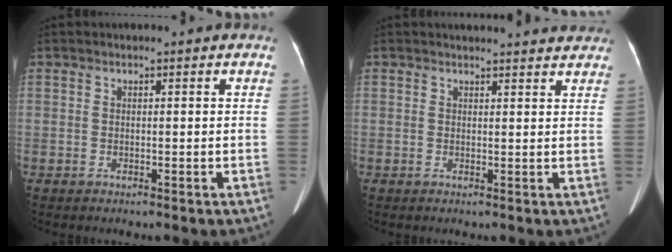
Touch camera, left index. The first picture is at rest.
{"total": 9.5, "force": [9.1, 2.3, 1.8], "torque": [0.002, 0.016, 0.080]}